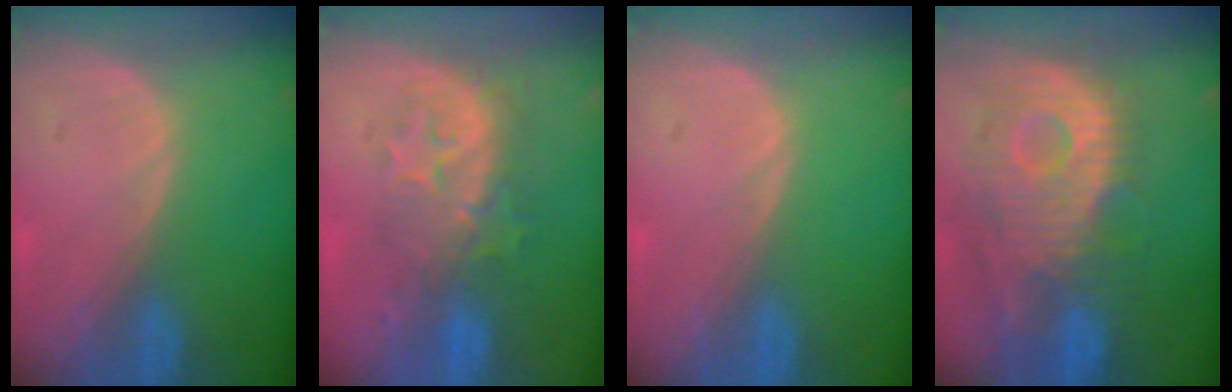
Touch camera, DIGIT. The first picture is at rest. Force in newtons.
{"total": 8.1, "press": 7.9, "slide": 1.7}
{"total": 0.0}
{"total": 12.3, "press": 10.9, "slide": 5.7}